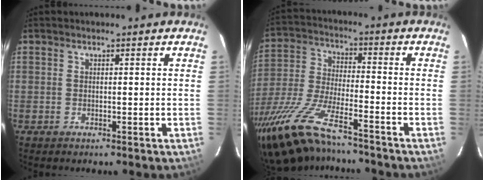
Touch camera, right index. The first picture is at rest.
{"total": 20.0, "force": [-16.1, 4.5, 11.1], "torque": [-0.241, -0.042, -0.295]}